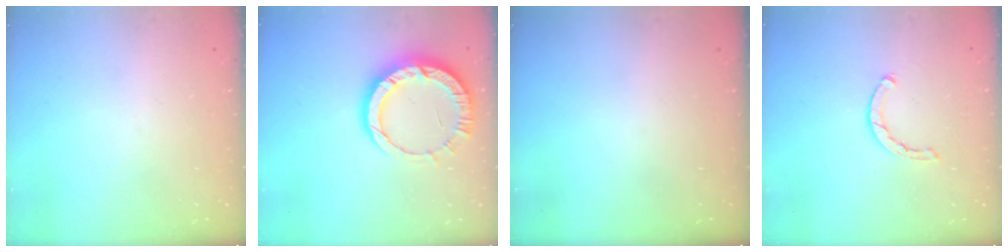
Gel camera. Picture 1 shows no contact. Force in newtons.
{"total": 12.1, "press": 12.0, "slide": 1.2}
{"total": 0.0}
{"total": 2.0, "press": 2.0, "slide": 0.2}